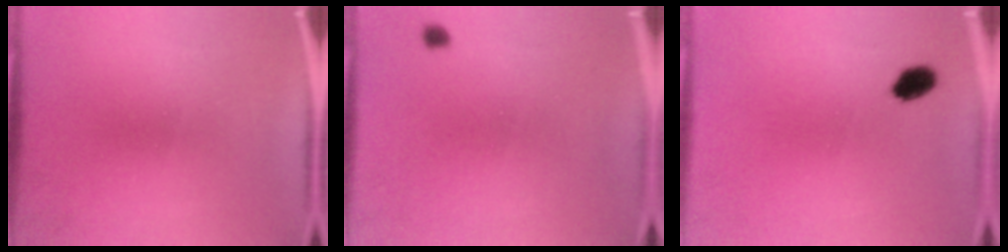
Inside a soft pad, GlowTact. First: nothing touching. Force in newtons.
{"total": 1.0}
{"total": 3.8}